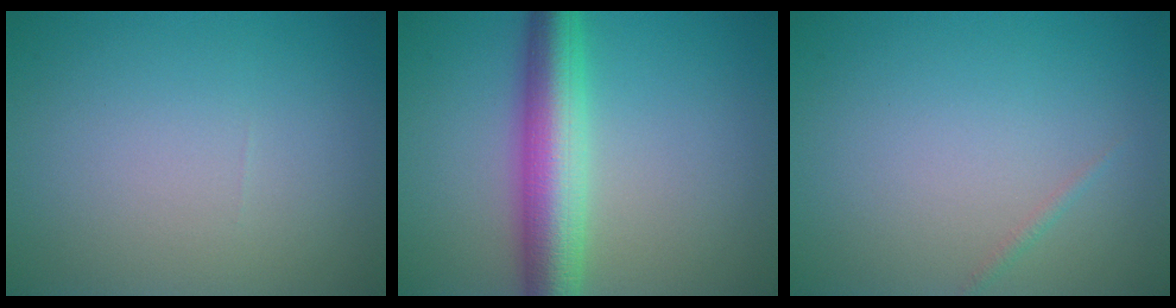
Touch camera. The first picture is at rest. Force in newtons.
{"total": 7.0, "press": 7.0, "slide": 0.0}
{"total": 0.6, "press": 0.6, "slide": 0.0}